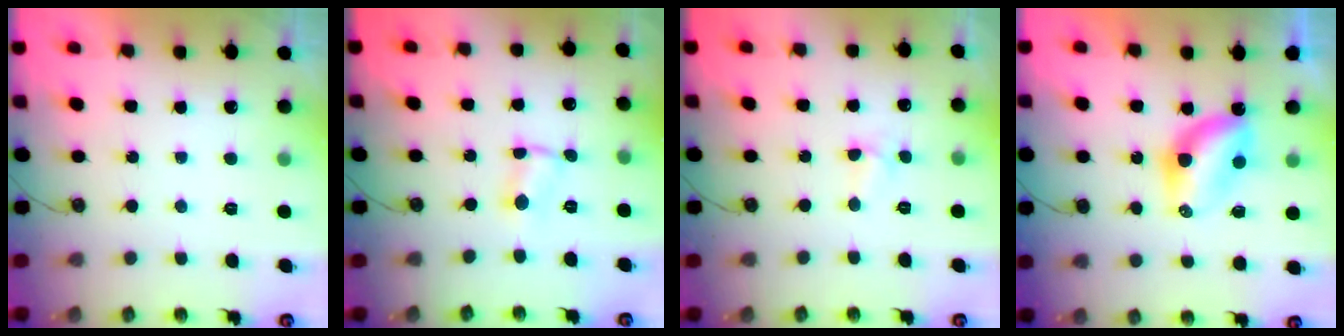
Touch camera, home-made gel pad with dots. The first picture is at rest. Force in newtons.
{"total": 1.6, "press": 1.6, "slide": 0.3}
{"total": 3.5, "press": 3.4, "slide": 0.5}
{"total": 6.5, "press": 6.5, "slide": 0.1}